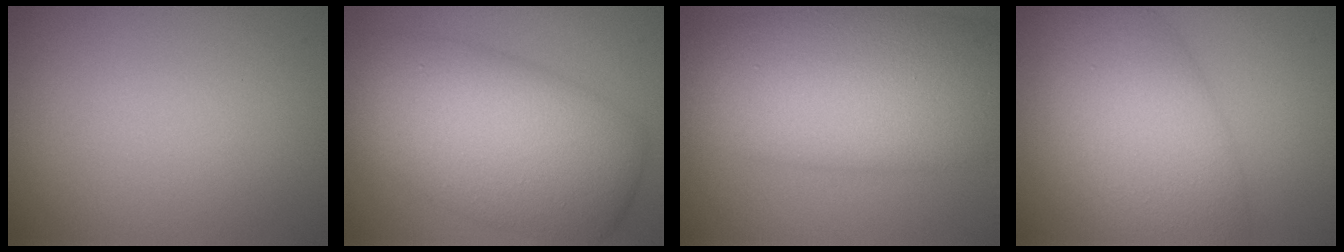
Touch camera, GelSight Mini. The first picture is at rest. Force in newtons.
{"total": 11.2, "press": 11.2, "slide": 0.6}
{"total": 12.5, "press": 12.5, "slide": 0.2}
{"total": 8.4, "press": 8.4, "slide": 0.2}